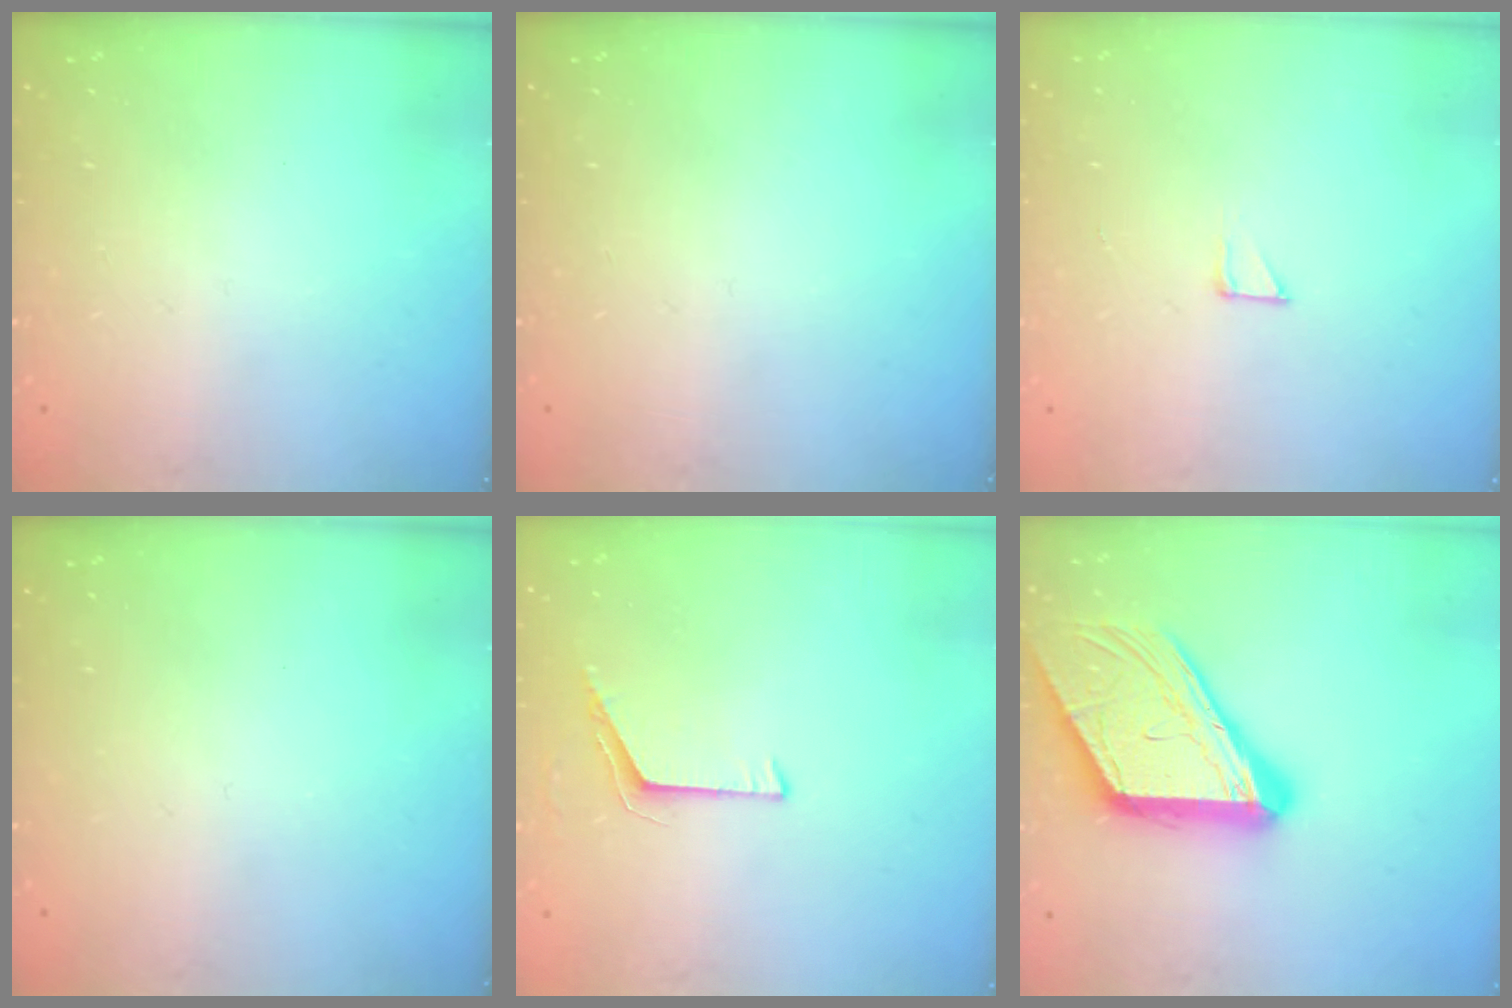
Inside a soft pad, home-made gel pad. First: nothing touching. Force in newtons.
{"total": 0.0}
{"total": 2.3, "press": 2.3, "slide": 0.2}
{"total": 0.0}
{"total": 6.1, "press": 6.0, "slide": 0.6}
{"total": 17.8, "press": 17.7, "slide": 1.8}